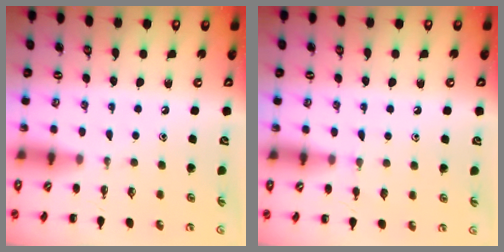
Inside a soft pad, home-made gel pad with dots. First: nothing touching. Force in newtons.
{"total": 4.2, "press": 3.9, "slide": 1.6}